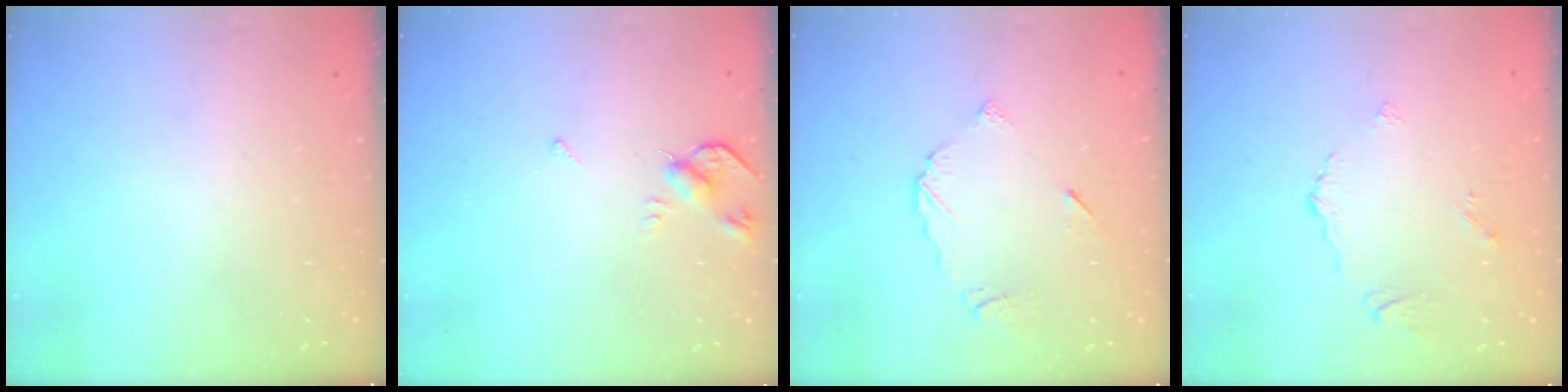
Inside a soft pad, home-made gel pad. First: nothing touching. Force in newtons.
{"total": 4.6, "press": 4.5, "slide": 0.9}
{"total": 6.3, "press": 6.3, "slide": 0.1}
{"total": 3.0, "press": 2.9, "slide": 0.6}